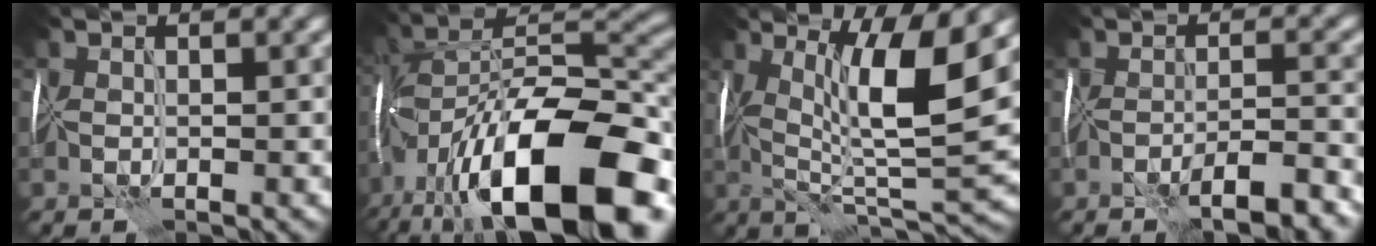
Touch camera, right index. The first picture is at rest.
{"total": 17.8, "force": [-8.9, 6.9, 13.7], "torque": [-0.227, 0.018, -0.156]}
{"total": 9.7, "force": [2.6, 1.6, 9.2], "torque": [-0.153, -0.006, 0.046]}
{"total": 5.0, "force": [-3.6, 0.8, 3.4], "torque": [-0.046, -0.001, -0.054]}